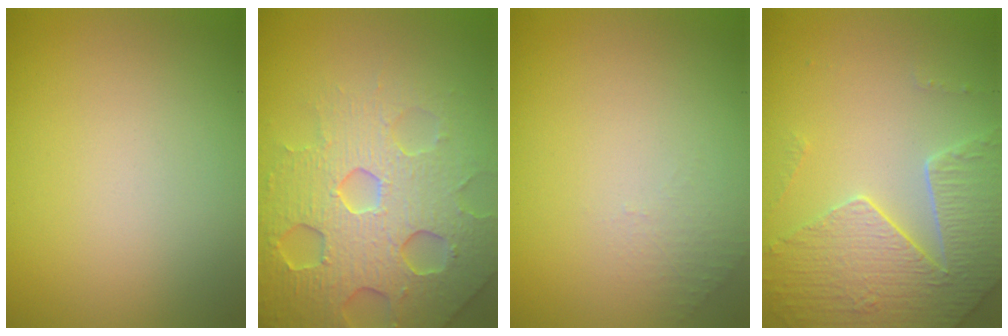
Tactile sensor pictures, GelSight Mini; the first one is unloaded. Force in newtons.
{"total": 7.3, "press": 7.2, "slide": 1.5}
{"total": 0.5, "press": 0.4, "slide": 0.4}
{"total": 5.0, "press": 4.5, "slide": 2.1}